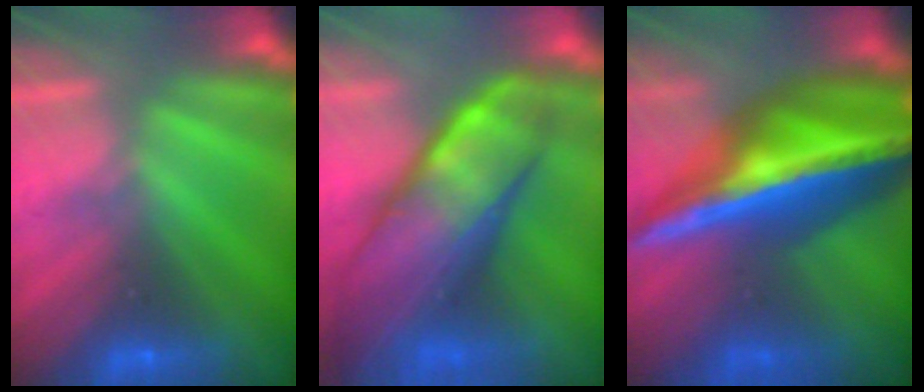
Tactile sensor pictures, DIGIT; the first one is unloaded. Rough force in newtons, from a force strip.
{"total": 11.2}
{"total": 6.1}